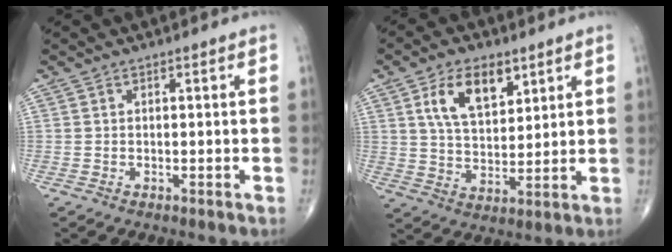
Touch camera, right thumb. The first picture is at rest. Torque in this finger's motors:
{"motor_torque": [-0.10, 0.18, 0.61, 0.47, 0.06]}